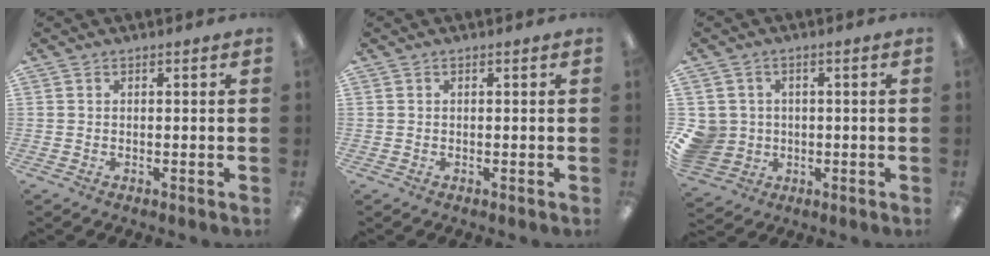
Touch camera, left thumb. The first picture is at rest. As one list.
[{"total": 0.0}, {"total": 6.7, "force": [-0.3, 6.5, 1.7], "torque": [-0.064, 0.008, -0.002]}]